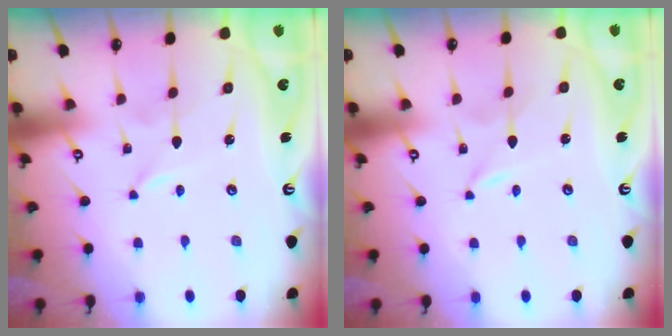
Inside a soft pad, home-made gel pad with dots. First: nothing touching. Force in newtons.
{"total": 0.0}